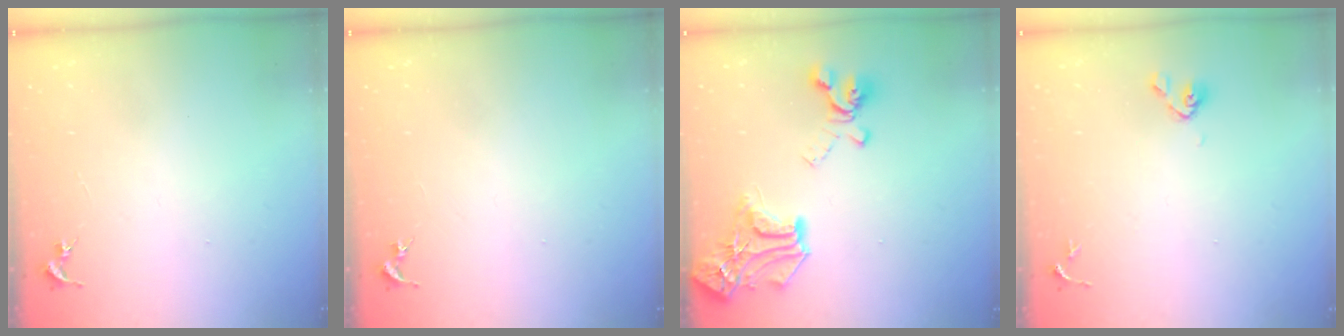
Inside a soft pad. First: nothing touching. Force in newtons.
{"total": 0.0}
{"total": 19.7, "press": 19.7, "slide": 1.4}
{"total": 5.9, "press": 5.4, "slide": 2.4}